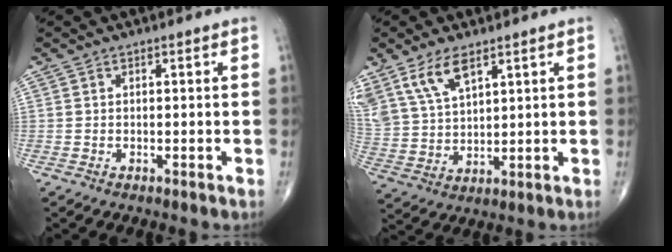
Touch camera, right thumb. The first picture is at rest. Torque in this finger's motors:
{"motor_torque": [-0.01, 0.29, 0.69, 0.65, 0.14]}